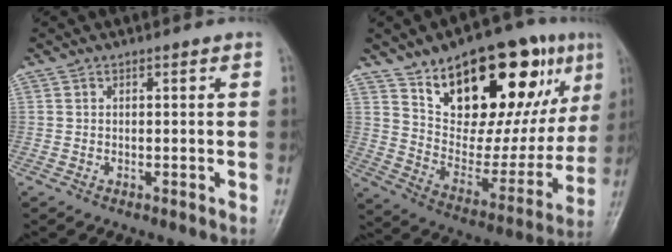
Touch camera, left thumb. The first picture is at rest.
{"total": 28.4, "force": [14.1, 12.9, 21.0], "torque": [-0.259, -0.028, 0.230]}